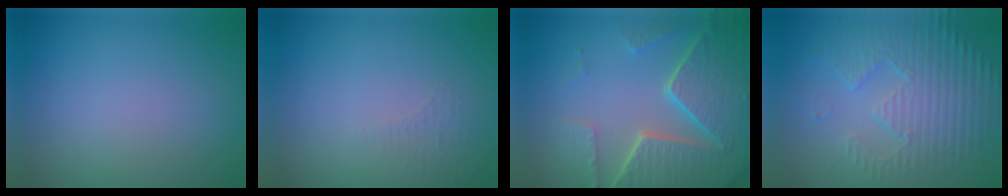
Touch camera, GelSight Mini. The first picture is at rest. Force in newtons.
{"total": 0.8, "press": 0.4, "slide": 0.7}
{"total": 8.3, "press": 5.9, "slide": 5.8}
{"total": 5.5, "press": 3.6, "slide": 4.1}